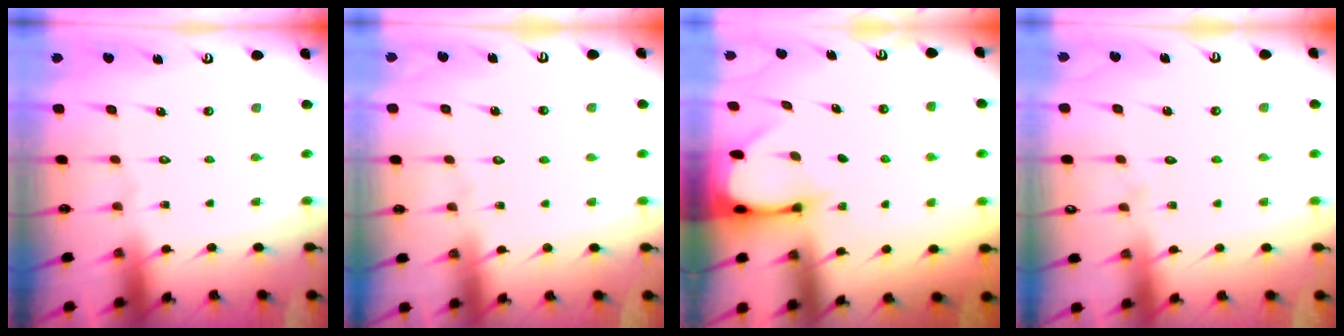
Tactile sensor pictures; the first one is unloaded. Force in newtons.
{"total": 2.6, "press": 2.6, "slide": 0.2}
{"total": 2.4, "press": 2.3, "slide": 0.3}
{"total": 2.1, "press": 2.1, "slide": 0.2}